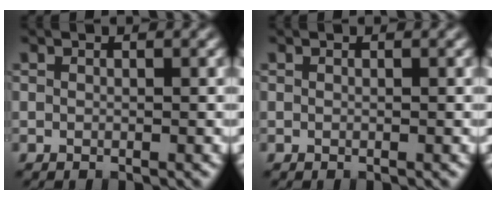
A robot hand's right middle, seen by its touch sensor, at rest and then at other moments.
{"total": 0.0}